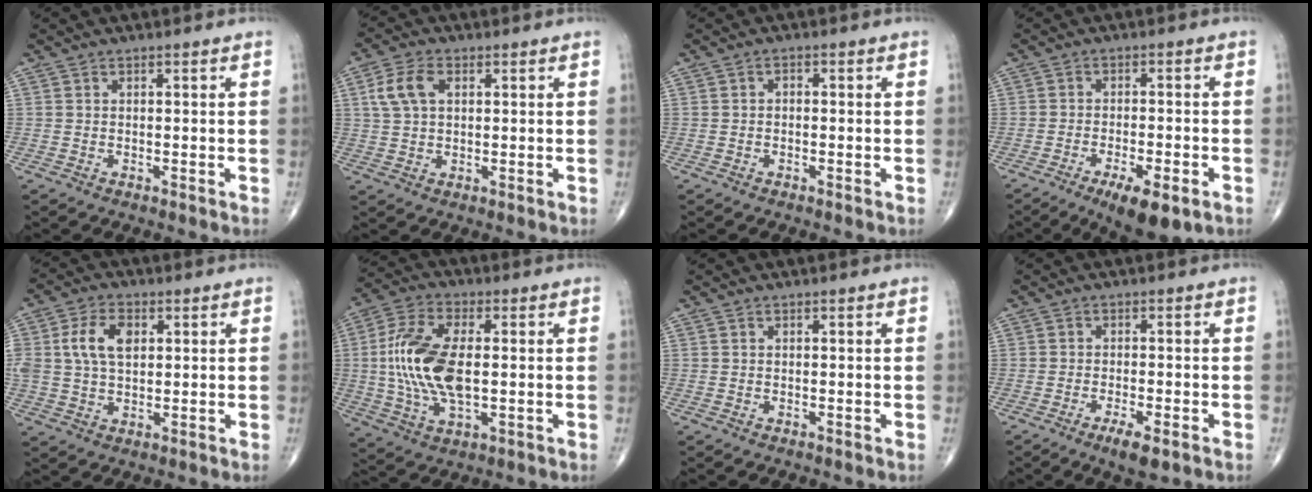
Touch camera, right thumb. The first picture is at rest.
{"total": 6.3, "force": [1.8, 3.9, 4.7], "torque": [-0.098, 0.009, 0.034]}
{"total": 1.1, "force": [-0.2, 0.7, 0.8], "torque": [-0.011, 0.007, -0.006]}
{"total": 9.3, "force": [-5.1, 2.7, 7.2], "torque": [-0.108, 0.003, -0.073]}
{"total": 8.4, "force": [1.9, 5.2, 6.3], "torque": [-0.121, 0.006, 0.037]}
{"total": 15.8, "force": [0.2, 7.8, 13.7], "torque": [-0.290, 0.004, 0.003]}
{"total": 0.0}
{"total": 4.4, "force": [-2.5, 1.0, 3.5], "torque": [-0.062, 0.000, -0.040]}